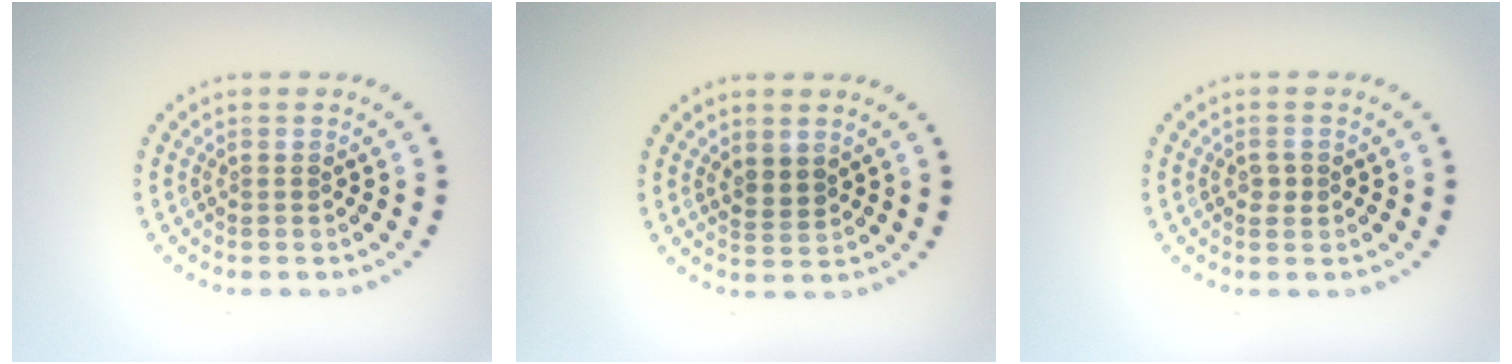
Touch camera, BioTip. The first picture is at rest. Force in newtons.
{"total": 1.8, "press": 1.5, "slide": 0.9}
{"total": 1.0, "press": 1.0, "slide": 0.2}